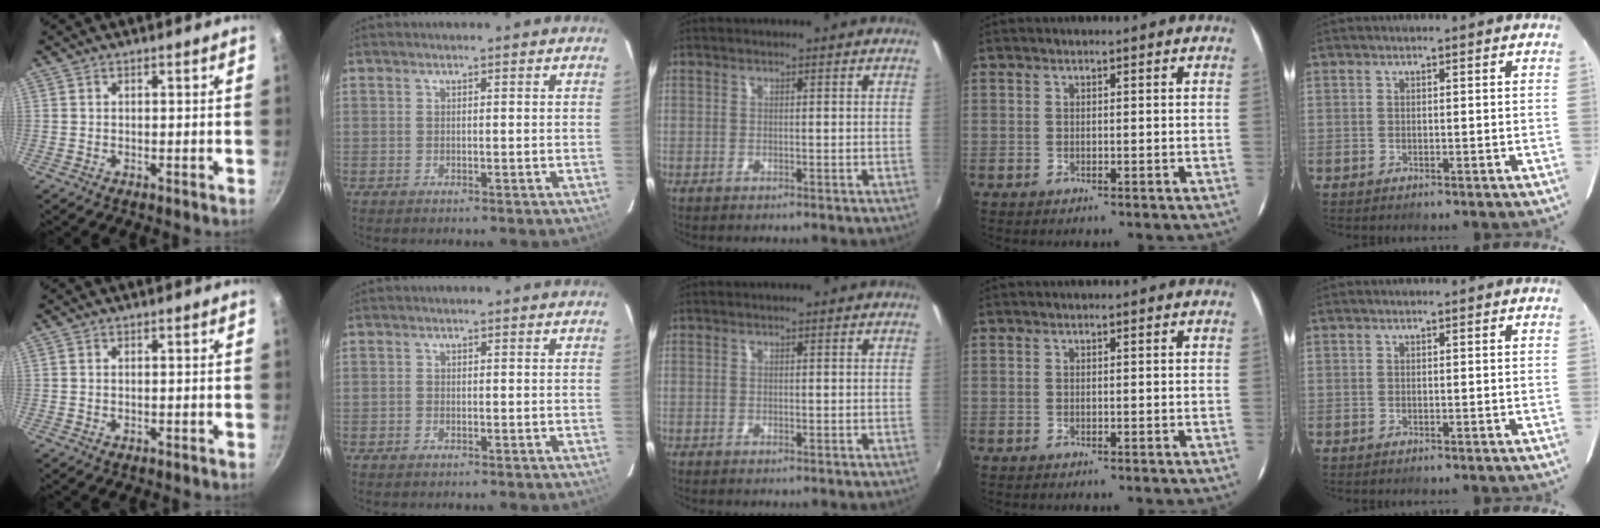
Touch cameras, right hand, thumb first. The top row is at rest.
{"thumb": {"total": 0.5, "force": [0.0, 0.3, 0.4], "torque": [-0.007, 0.000, 0.000]}, "index": {"total": 0.6, "force": [-0.5, 0.3, 0.2], "torque": [-0.006, -0.001, -0.011]}}